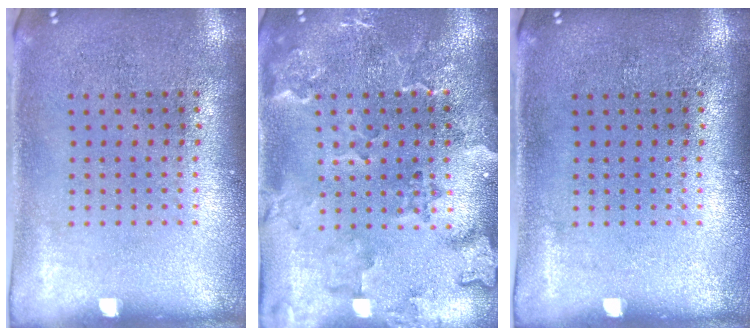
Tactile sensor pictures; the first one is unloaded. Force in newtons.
{"total": 2.3, "press": 2.2, "slide": 0.8}
{"total": 0.0}